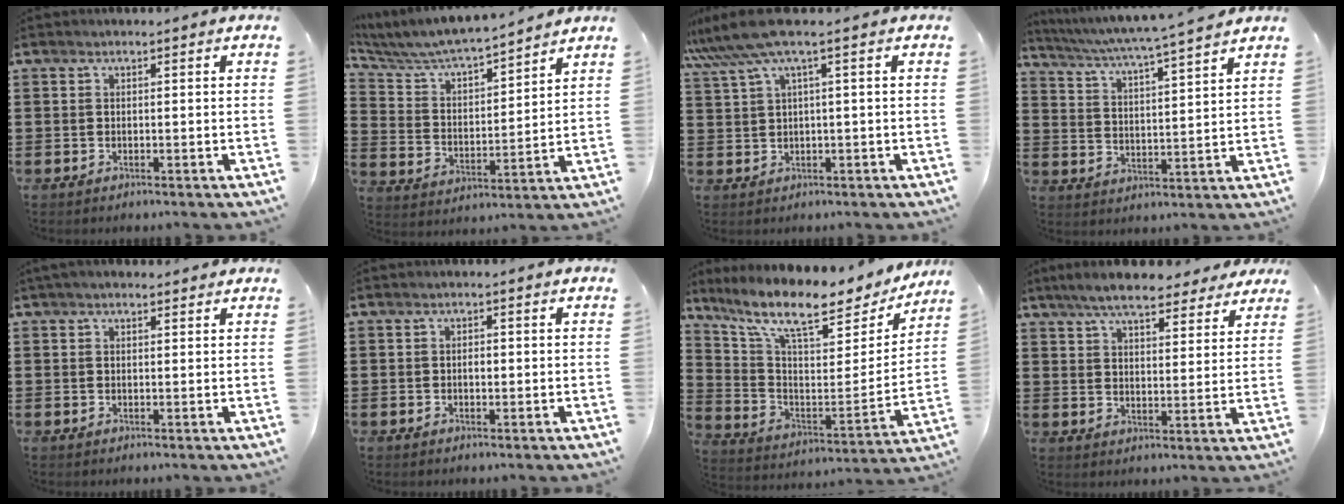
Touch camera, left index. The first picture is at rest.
{"total": 5.5, "force": [5.3, 0.5, 1.5], "torque": [-0.056, -0.039, 0.083]}
{"total": 5.8, "force": [2.6, 0.2, 5.2], "torque": [-0.121, -0.013, 0.044]}
{"total": 4.2, "force": [3.8, -0.9, 1.8], "torque": [-0.053, -0.032, 0.056]}
{"total": 1.6, "force": [1.3, 0.6, 0.8], "torque": [-0.018, 0.005, 0.024]}
{"total": 1.2, "force": [0.0, 0.6, 1.1], "torque": [-0.022, 0.004, -0.002]}
{"total": 11.2, "force": [8.8, 2.5, 6.5], "torque": [-0.147, -0.061, 0.145]}
{"total": 7.7, "force": [6.8, 1.3, 3.4], "torque": [-0.081, -0.015, 0.123]}